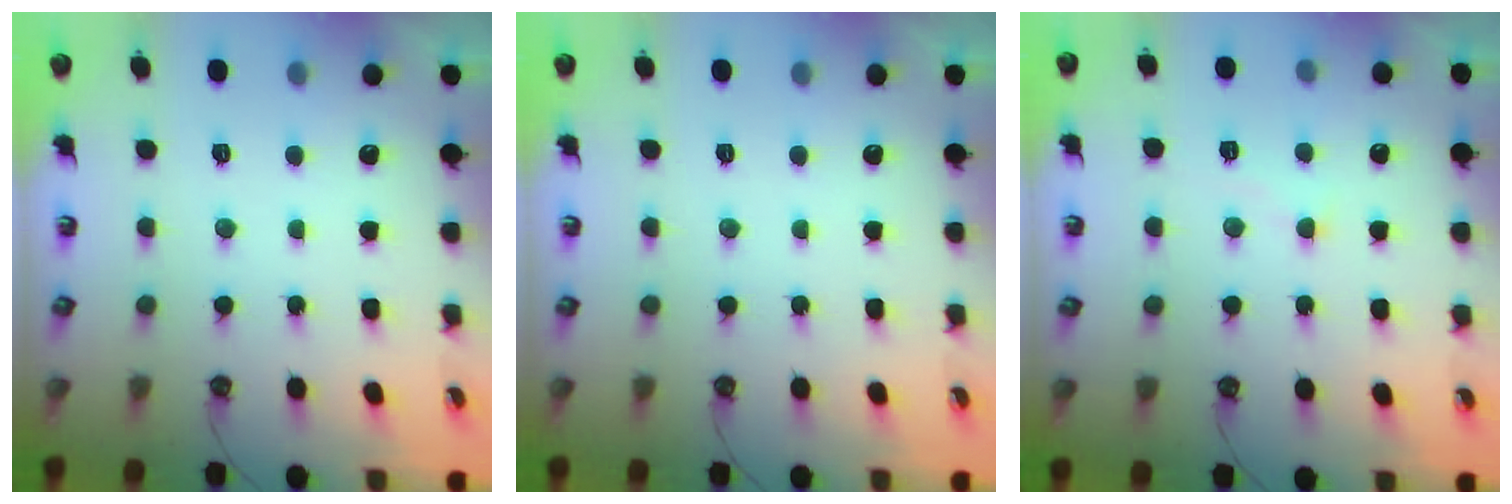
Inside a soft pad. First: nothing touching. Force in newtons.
{"total": 0.0}
{"total": 2.6, "press": 2.6, "slide": 0.6}